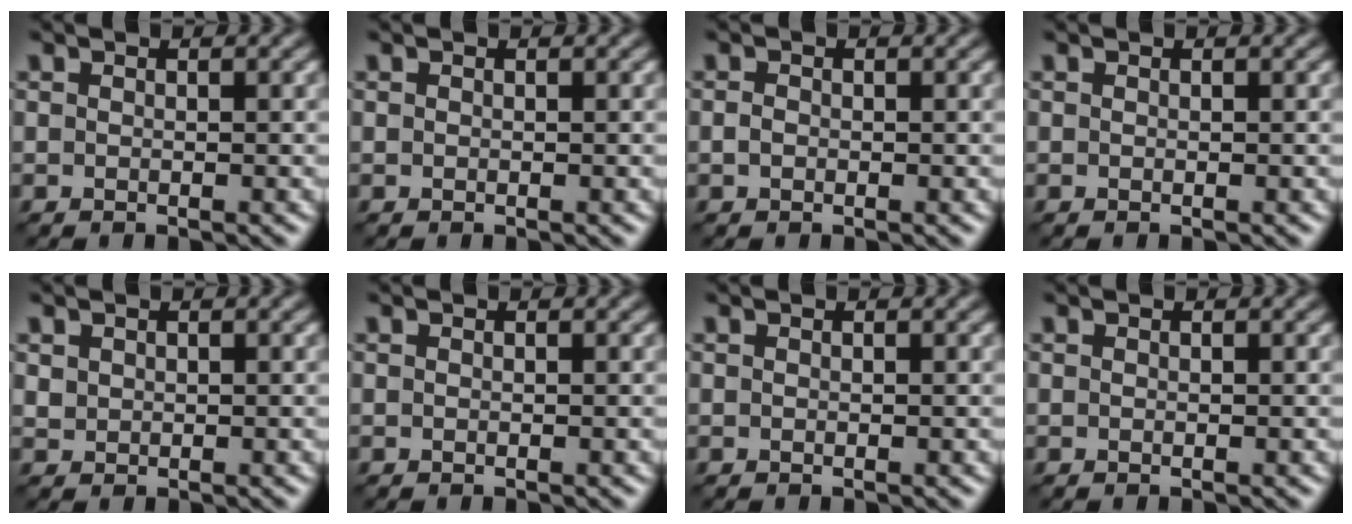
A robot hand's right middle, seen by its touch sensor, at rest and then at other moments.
{"total": 0.0}
{"total": 0.7, "force": [-0.1, 0.5, 0.5], "torque": [-0.010, 0.000, -0.005]}
{"total": 0.0}
{"total": 0.7, "force": [0.4, 0.6, 0.1], "torque": [-0.002, -0.001, 0.012]}
{"total": 0.0}
{"total": 0.0}
{"total": 0.0}